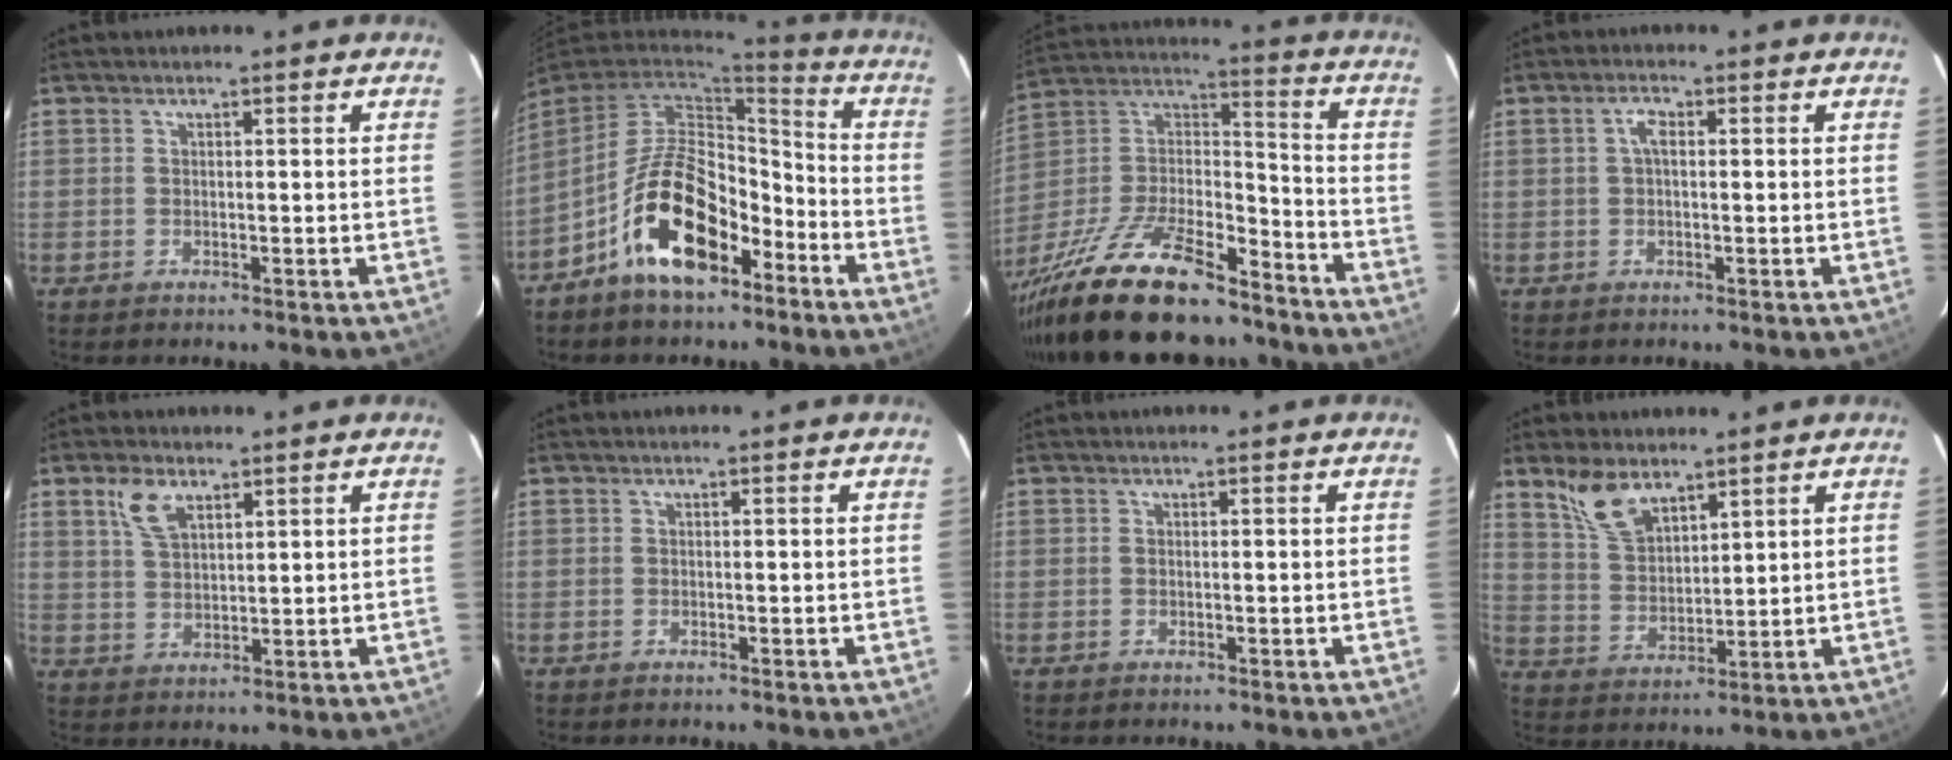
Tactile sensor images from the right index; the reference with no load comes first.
{"total": 15.2, "force": [-8.7, 7.2, 10.2], "torque": [-0.193, 0.017, -0.144]}
{"total": 27.7, "force": [-20.7, 8.9, 16.1], "torque": [-0.327, -0.014, -0.336]}
{"total": 2.1, "force": [0.2, 0.9, 1.9], "torque": [-0.041, 0.008, 0.004]}
{"total": 5.8, "force": [3.4, 2.9, 3.7], "torque": [-0.077, 0.009, 0.070]}
{"total": 0.0}
{"total": 0.0}
{"total": 8.5, "force": [6.2, 3.7, 4.6], "torque": [-0.086, 0.009, 0.133]}